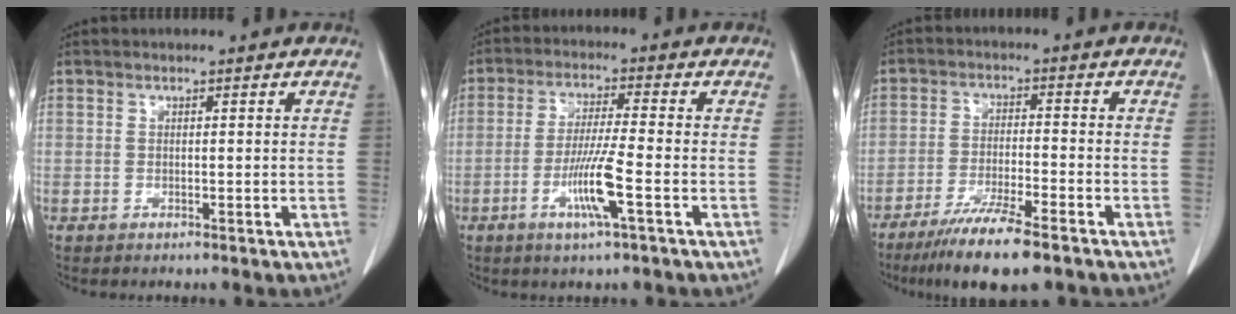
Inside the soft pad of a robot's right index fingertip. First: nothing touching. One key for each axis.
{"total": 7.6, "fx": -2.8, "fy": -0.4, "fz": 7.0, "tx": -0.135, "ty": -0.010, "tz": -0.055}
{"total": 10.1, "fx": -7.3, "fy": 0.7, "fz": 6.9, "tx": -0.115, "ty": -0.025, "tz": -0.121}